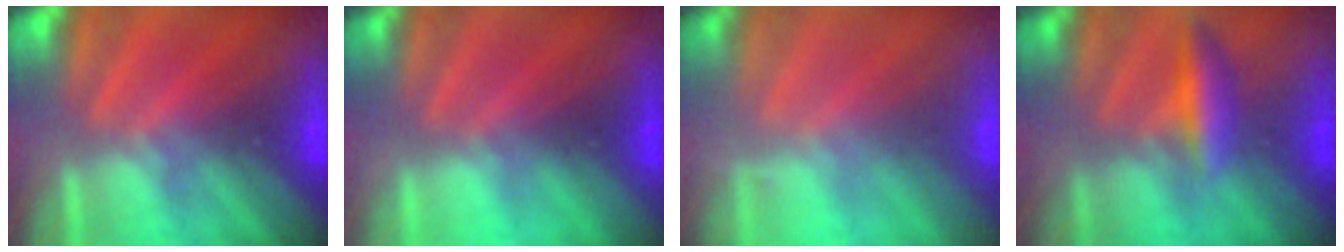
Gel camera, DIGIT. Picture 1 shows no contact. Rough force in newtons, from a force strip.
{"total": 3.4}
{"total": 1.6}
{"total": 2.4}